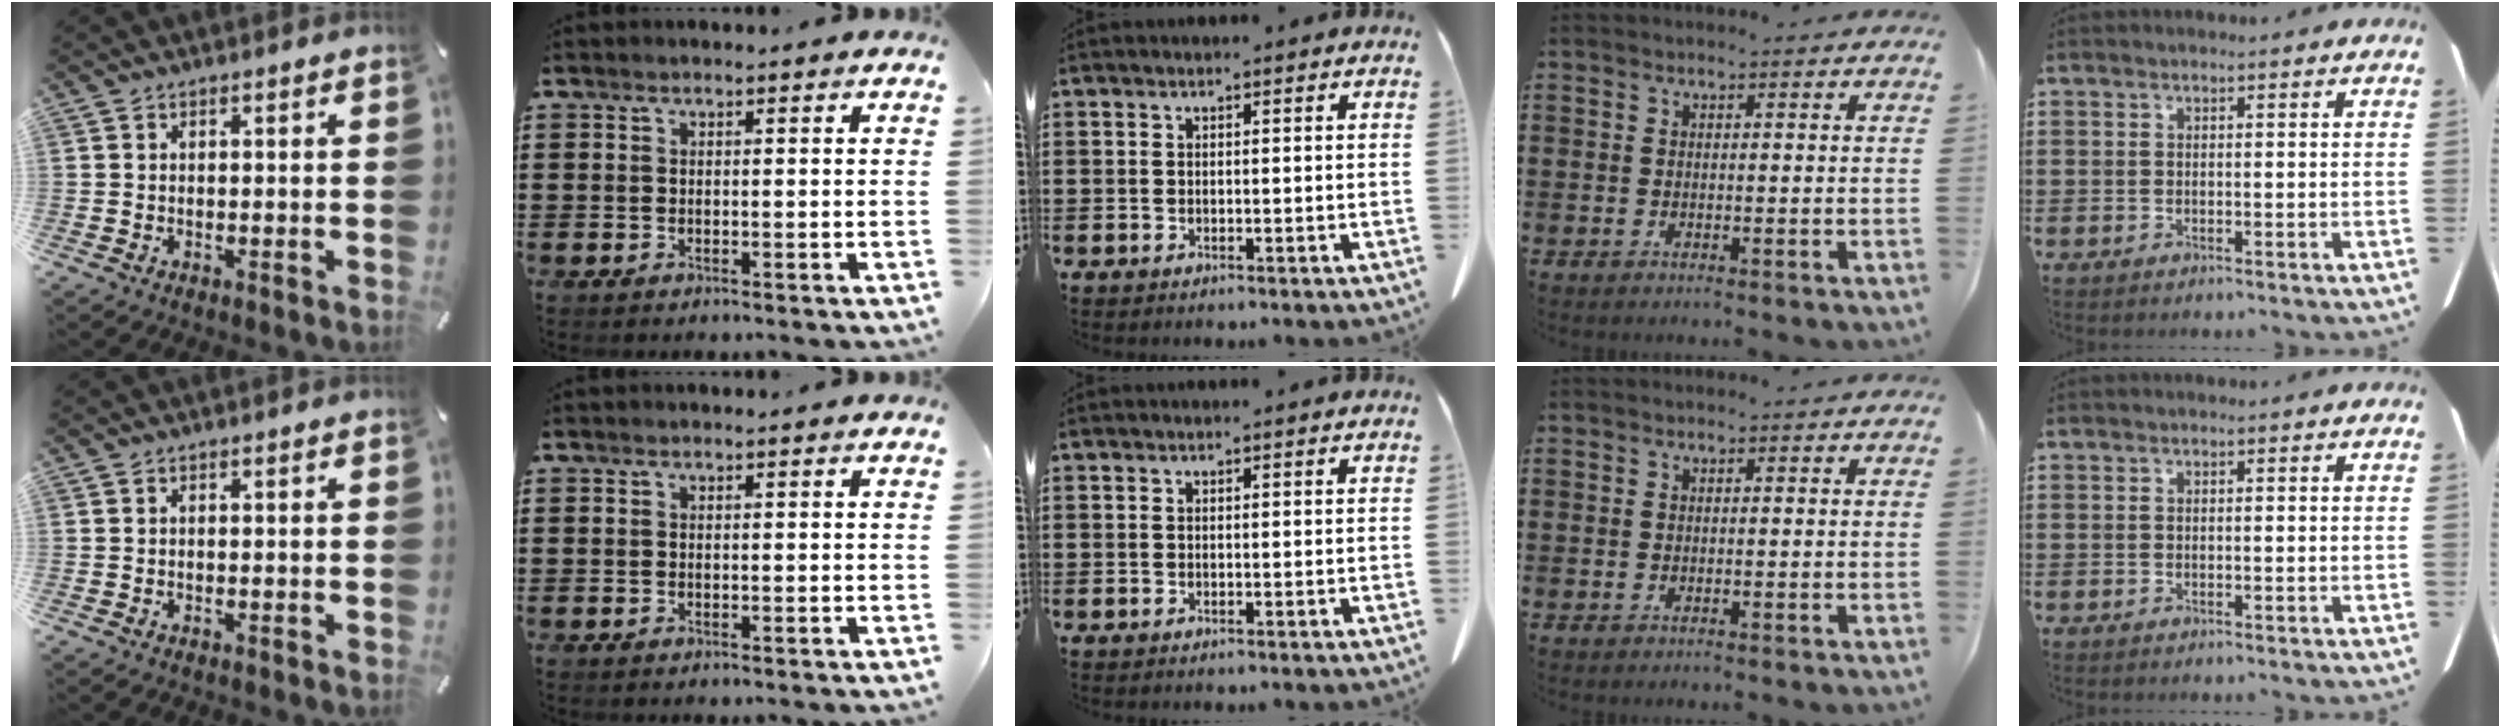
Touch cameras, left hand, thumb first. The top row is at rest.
{}